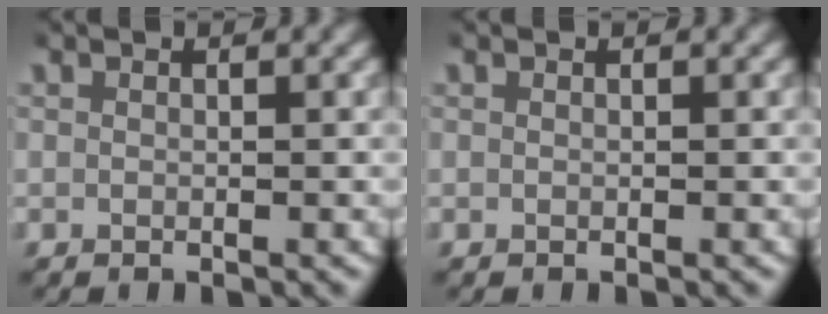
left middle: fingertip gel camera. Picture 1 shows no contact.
{"total": 0.0}